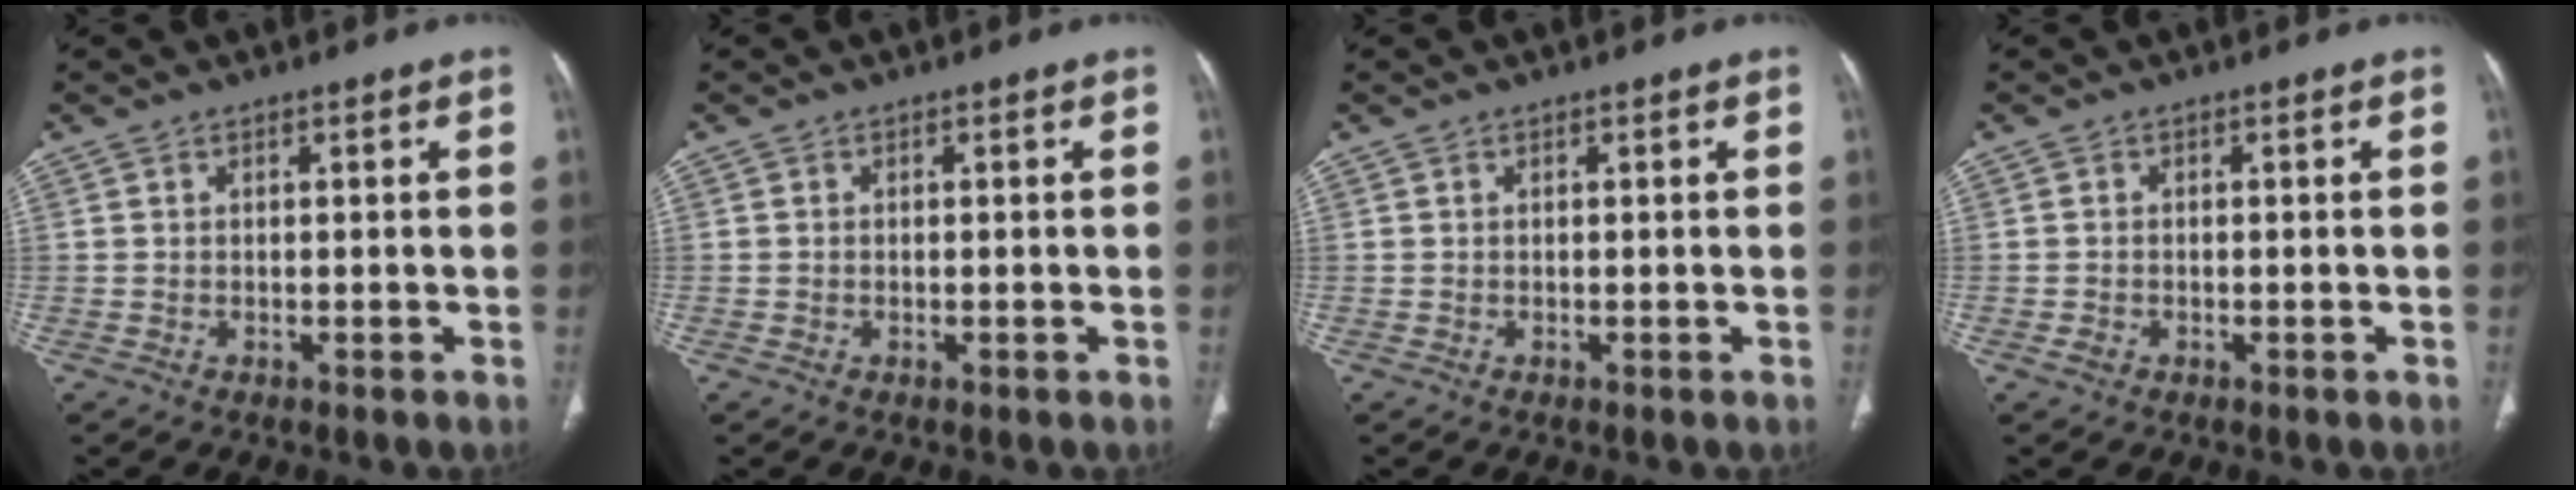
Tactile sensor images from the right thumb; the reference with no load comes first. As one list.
[{"total": 0.0}, {"total": 0.0}, {"total": 1.2, "force": [-0.6, 0.9, 0.5], "torque": [-0.011, 0.005, -0.010]}]